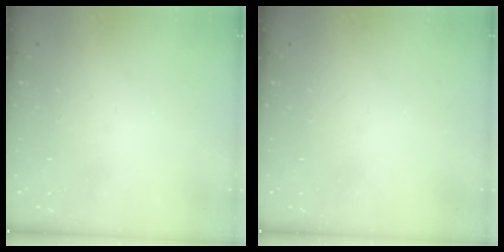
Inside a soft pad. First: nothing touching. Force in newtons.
{"total": 0.0}